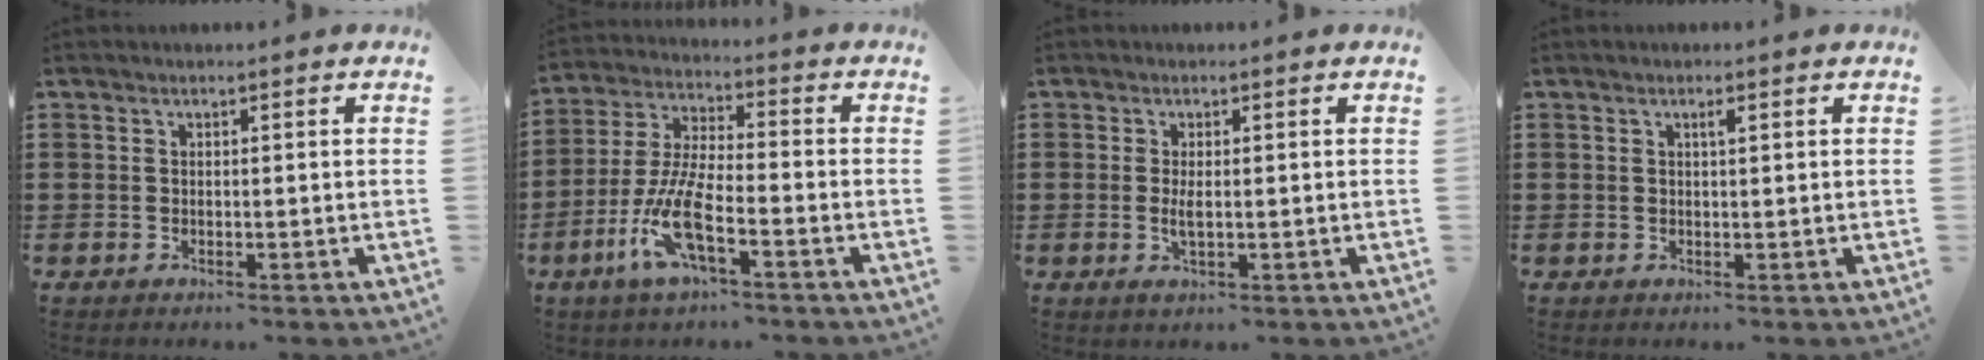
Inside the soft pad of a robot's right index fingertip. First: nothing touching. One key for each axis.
{"total": 9.8, "fx": -4.7, "fy": 2.2, "fz": 8.3, "tx": -0.196, "ty": -0.017, "tz": -0.093}
{"total": 2.2, "fx": -0.1, "fy": 0.6, "fz": 2.1, "tx": -0.048, "ty": -0.007, "tz": -0.005}
{"total": 0.9, "fx": 0.4, "fy": 0.1, "fz": 0.8, "tx": -0.015, "ty": 0.001, "tz": 0.007}